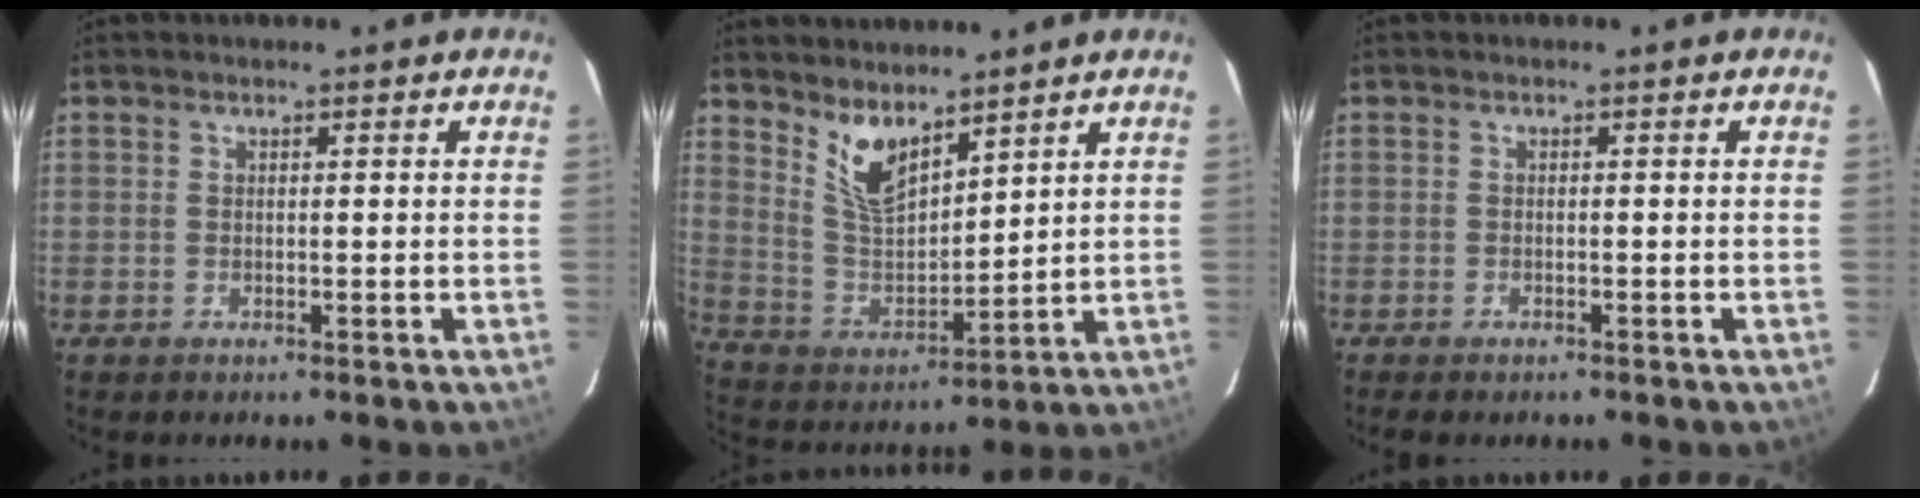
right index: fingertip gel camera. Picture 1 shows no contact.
{"total": 9.0, "force": [6.5, 3.4, 5.3], "torque": [-0.100, -0.007, 0.136]}
{"total": 2.5, "force": [-2.1, 0.8, 1.0], "torque": [-0.026, -0.011, -0.035]}